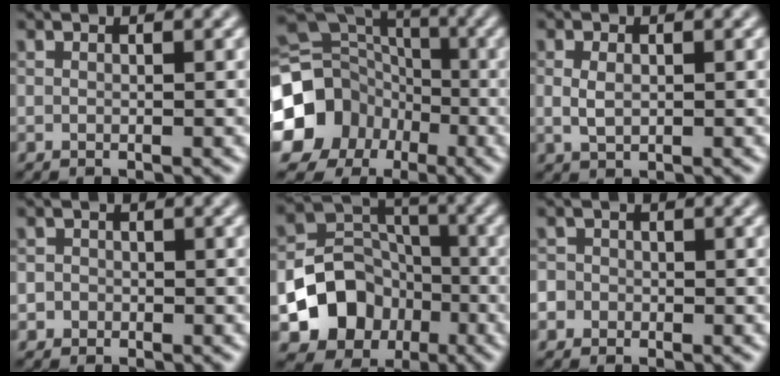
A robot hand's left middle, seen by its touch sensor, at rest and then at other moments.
{"total": 18.6, "force": [-6.6, 16.4, 5.9], "torque": [-0.163, -0.029, -0.130]}
{"total": 1.7, "force": [0.1, 1.1, 1.3], "torque": [-0.031, 0.001, 0.003]}
{"total": 1.2, "force": [-0.3, 1.1, 0.2], "torque": [0.010, 0.000, -0.009]}
{"total": 8.0, "force": [-3.1, 6.5, 3.5], "torque": [-0.044, -0.006, -0.056]}
{"total": 2.7, "force": [-0.8, 2.5, 0.6], "torque": [0.008, 0.011, -0.037]}